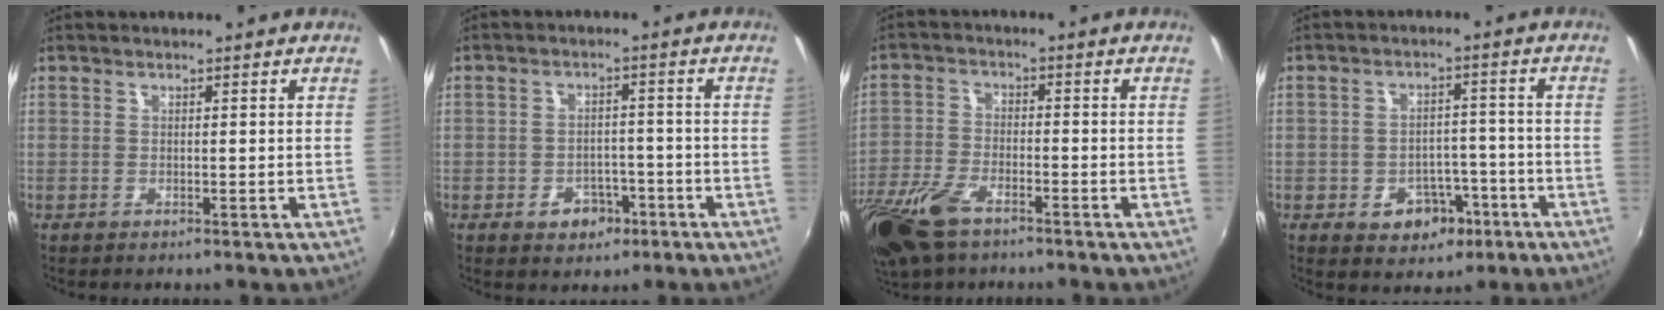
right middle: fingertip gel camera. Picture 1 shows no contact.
{"total": 5.1, "force": [-2.8, 3.8, 2.1], "torque": [-0.046, 0.007, -0.027]}
{"total": 12.0, "force": [-8.0, 5.3, 7.2], "torque": [-0.182, -0.024, -0.161]}
{"total": 7.3, "force": [-3.6, 5.4, 3.4], "torque": [-0.063, 0.016, -0.034]}